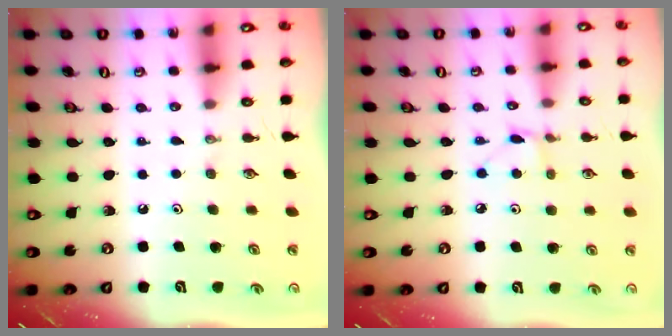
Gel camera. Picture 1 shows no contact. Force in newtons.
{"total": 3.9, "press": 3.9, "slide": 0.5}